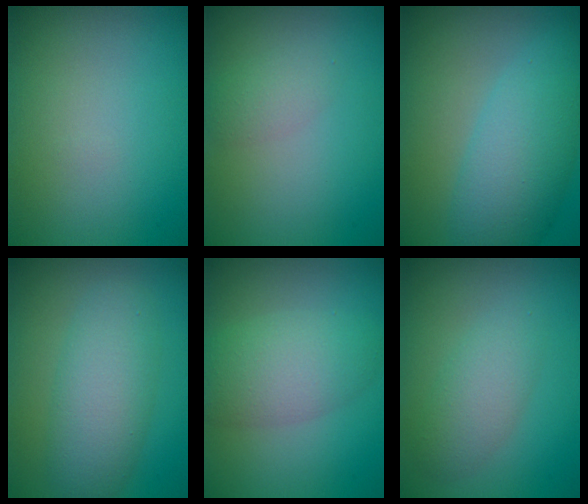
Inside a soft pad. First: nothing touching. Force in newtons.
{"total": 1.6, "press": 1.6, "slide": 0.1}
{"total": 6.1, "press": 6.1, "slide": 0.1}
{"total": 5.2, "press": 5.2, "slide": 0.1}
{"total": 4.6, "press": 4.6, "slide": 0.2}
{"total": 2.9, "press": 2.9, "slide": 0.0}